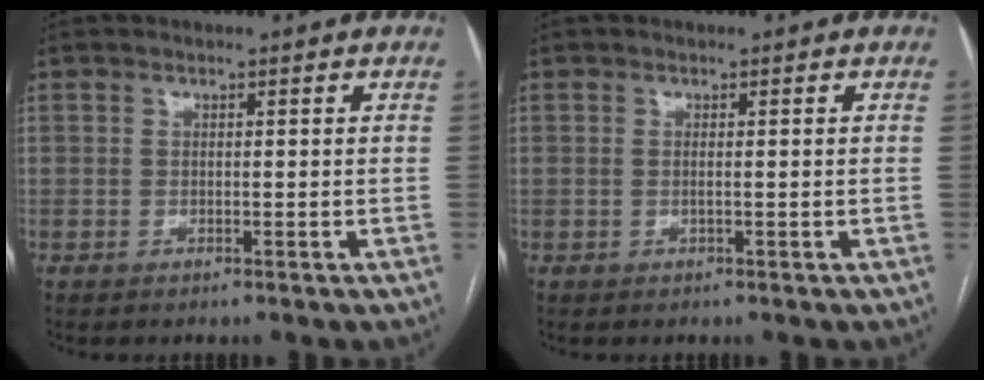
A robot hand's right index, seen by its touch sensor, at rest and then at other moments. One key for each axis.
{"total": 0.6, "fx": -0.1, "fy": -0.1, "fz": 0.6, "tx": -0.014, "ty": 0.001, "tz": 0.001}